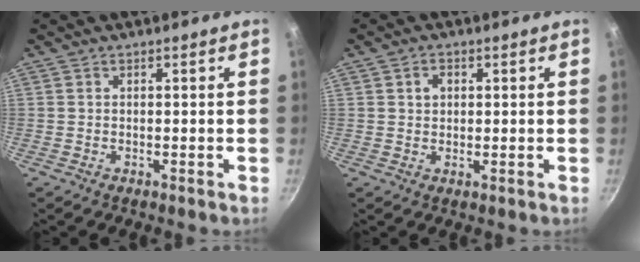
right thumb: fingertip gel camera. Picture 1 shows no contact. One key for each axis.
{"total": 2.6, "fx": 0.8, "fy": 2.0, "fz": 1.4, "tx": -0.011, "ty": 0.000, "tz": 0.012}